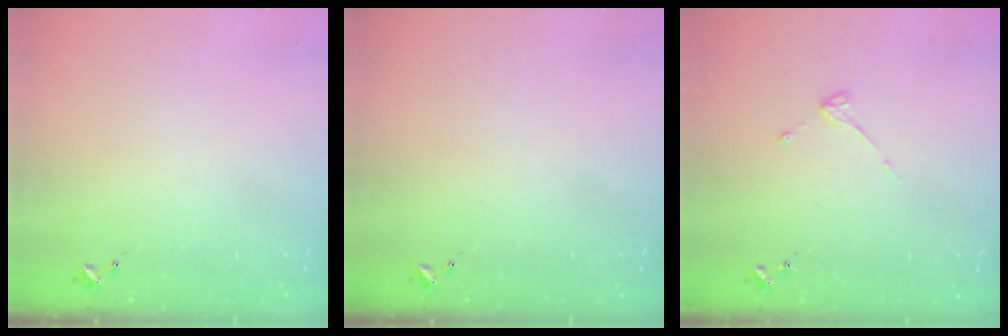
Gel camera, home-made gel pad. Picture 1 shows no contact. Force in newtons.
{"total": 0.0}
{"total": 4.3, "press": 4.3, "slide": 0.4}